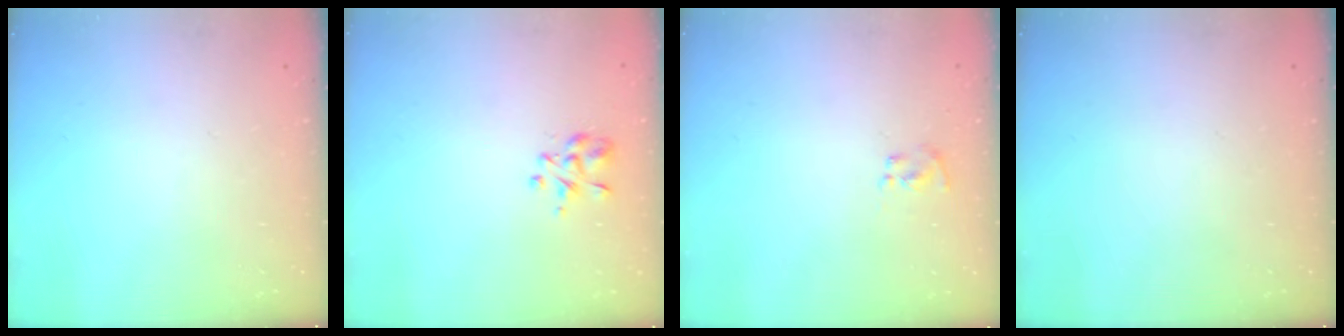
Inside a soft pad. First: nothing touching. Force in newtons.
{"total": 2.9, "press": 2.7, "slide": 1.0}
{"total": 3.0, "press": 2.9, "slide": 0.9}
{"total": 0.0}